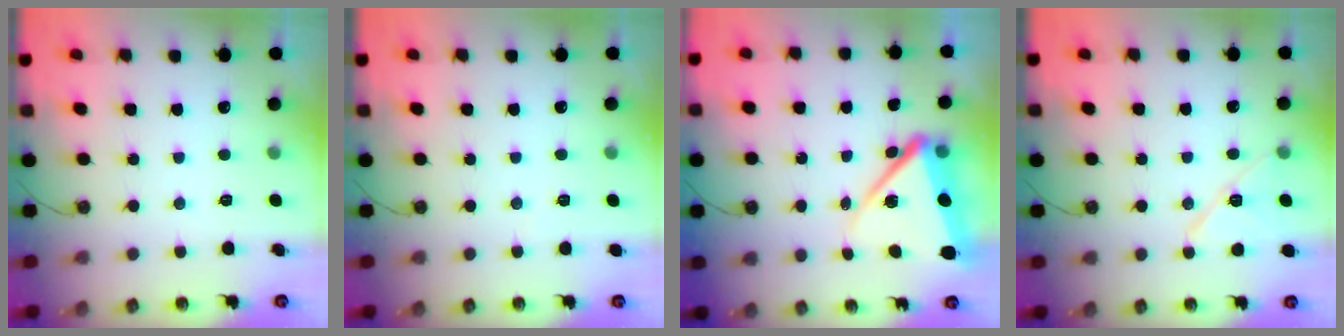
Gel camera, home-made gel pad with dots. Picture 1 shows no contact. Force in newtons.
{"total": 2.0, "press": 2.0, "slide": 0.4}
{"total": 12.0, "press": 11.9, "slide": 1.5}
{"total": 10.9, "press": 10.8, "slide": 1.4}